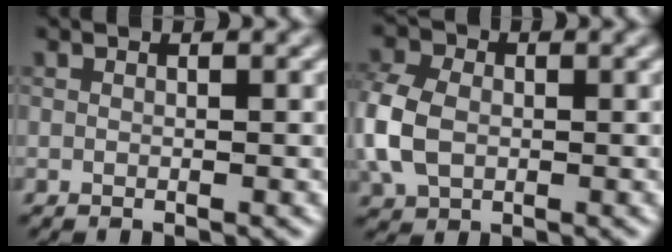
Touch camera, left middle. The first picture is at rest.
{"total": 6.7, "force": [-0.7, 4.9, 4.5], "torque": [-0.125, 0.003, -0.021]}